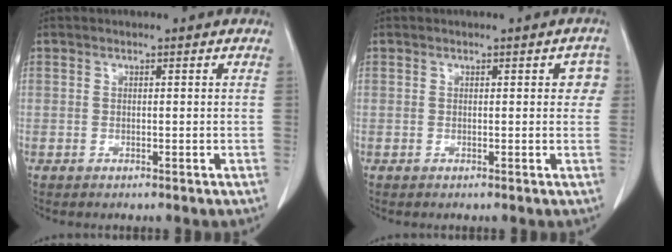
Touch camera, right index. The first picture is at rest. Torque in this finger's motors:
{"motor_torque": [0.22, -0.03, 0.03, 0.00]}